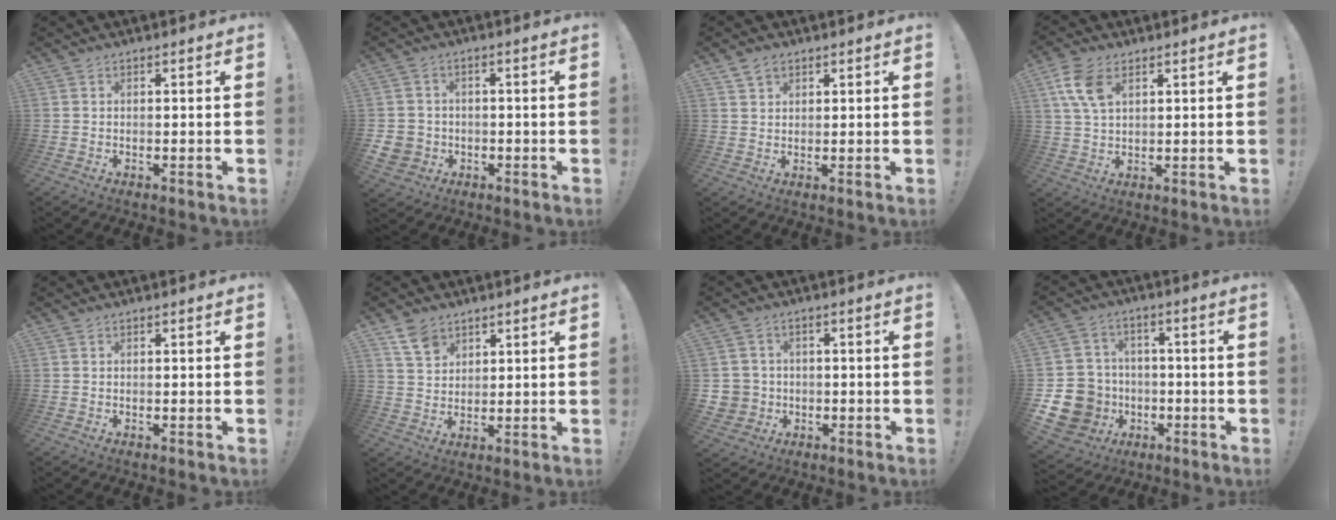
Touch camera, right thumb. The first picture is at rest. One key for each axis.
{"total": 4.0, "fx": -0.8, "fy": 3.7, "fz": 1.4, "tx": -0.030, "ty": 0.000, "tz": -0.014}
{"total": 3.5, "fx": 2.3, "fy": 2.3, "fz": 1.2, "tx": -0.022, "ty": -0.005, "tz": 0.043}
{"total": 9.1, "fx": 4.1, "fy": 5.2, "fz": 6.2, "tx": -0.129, "ty": -0.005, "tz": 0.080}
{"total": 0.0}
{"total": 7.3, "fx": 4.9, "fy": 4.8, "fz": 2.5, "tx": -0.039, "ty": -0.026, "tz": 0.095}
{"total": 4.9, "fx": 0.0, "fy": 4.8, "fz": 1.0, "tx": -0.019, "ty": 0.004, "tz": 0.004}
{"total": 14.2, "fx": -3.9, "fy": 12.5, "fz": 5.3, "tx": -0.110, "ty": 0.030, "tz": -0.058}